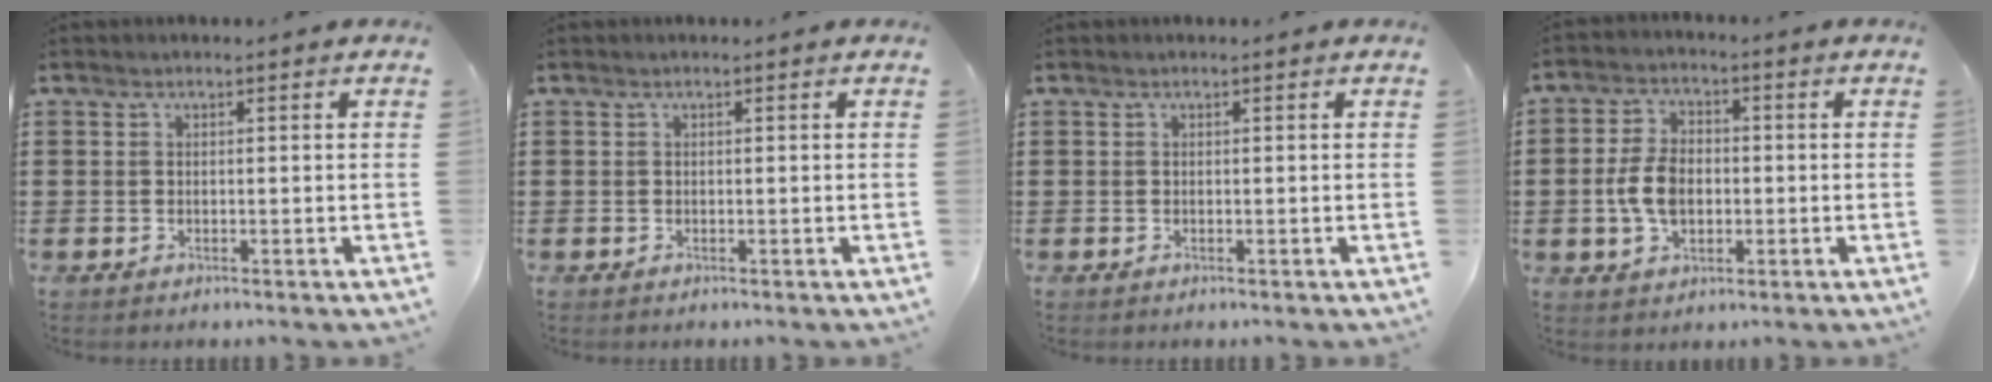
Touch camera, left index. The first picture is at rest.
{"total": 0.0}
{"total": 0.0}
{"total": 6.6, "force": [-0.9, 4.2, 5.0], "torque": [-0.122, 0.002, -0.023]}